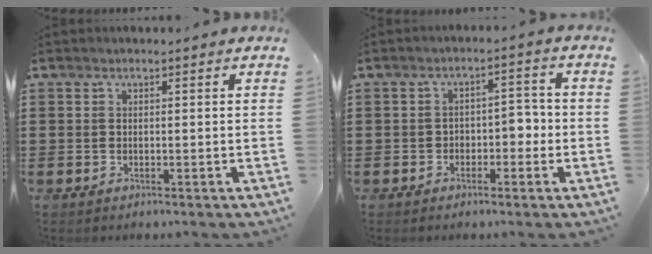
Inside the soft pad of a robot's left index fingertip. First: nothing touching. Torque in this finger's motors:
{"motor_torque": [0.11, 0.09, 0.25, 0.04]}